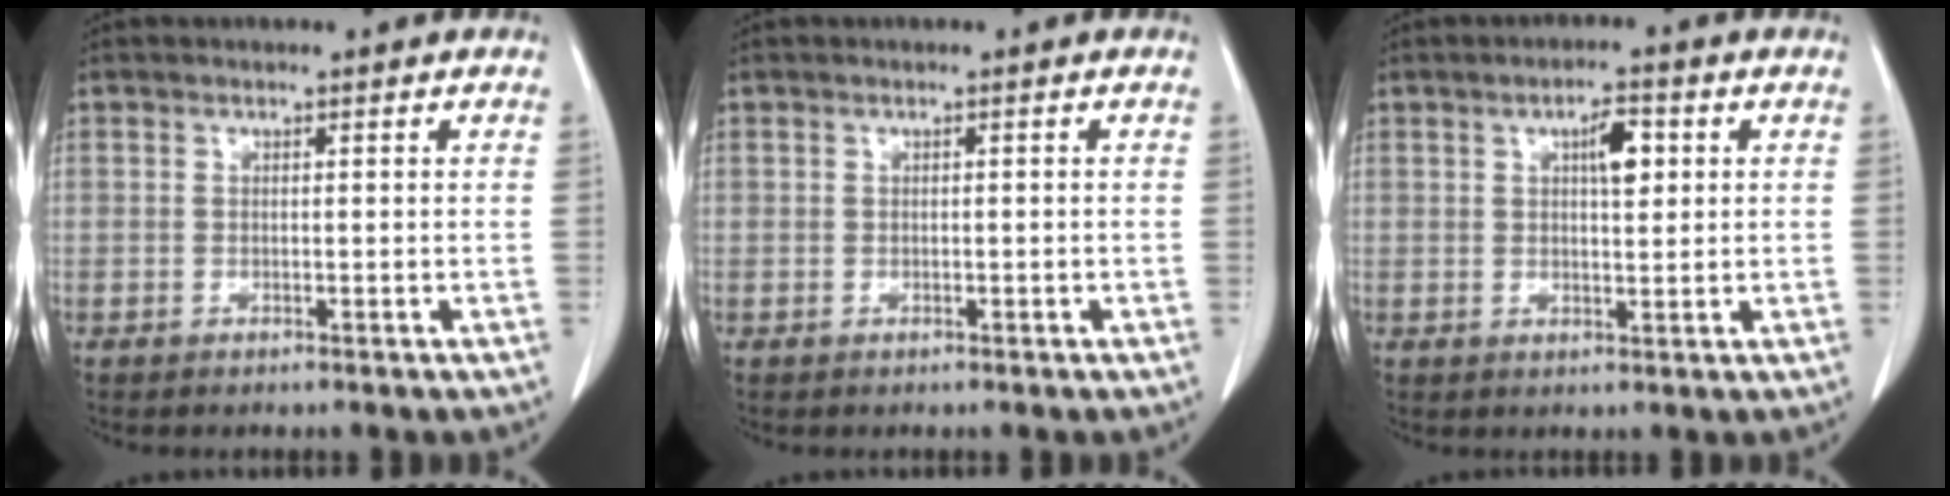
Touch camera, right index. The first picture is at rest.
{"total": 0.0}
{"total": 4.2, "force": [1.4, 1.4, 3.8], "torque": [-0.062, 0.006, 0.021]}